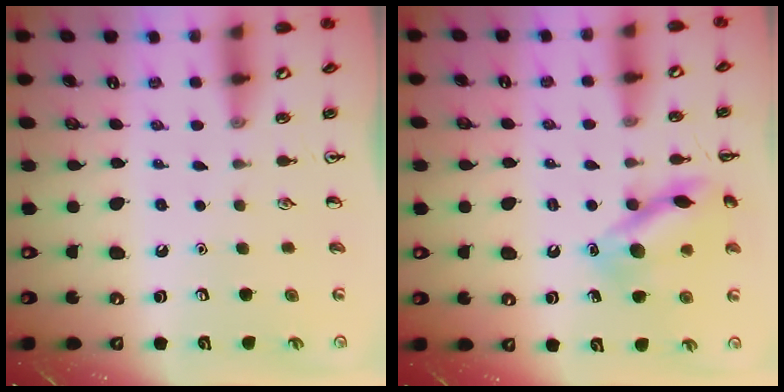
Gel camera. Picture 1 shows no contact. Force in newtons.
{"total": 14.4, "press": 14.3, "slide": 1.4}